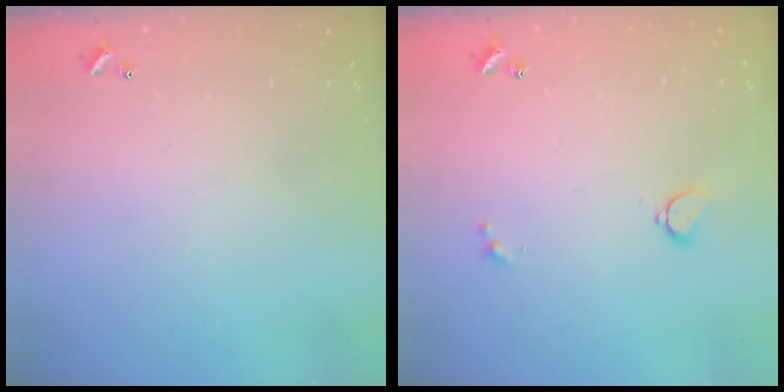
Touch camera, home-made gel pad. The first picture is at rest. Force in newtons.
{"total": 1.7, "press": 1.6, "slide": 0.5}